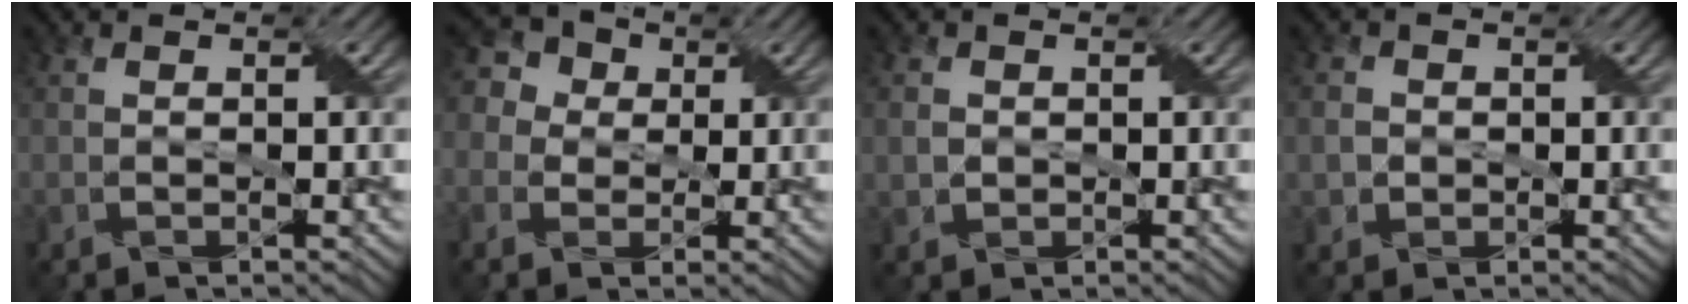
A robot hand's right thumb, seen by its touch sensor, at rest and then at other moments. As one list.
[{"total": 6.3, "force": [1.3, 5.5, 2.8], "torque": [-0.096, 0.026, 0.005]}, {"total": 1.7, "force": [0.1, 1.5, 0.6], "torque": [-0.022, -0.002, 0.001]}, {"total": 2.8, "force": [-0.1, 2.7, 0.8], "torque": [-0.023, 0.002, -0.010]}]